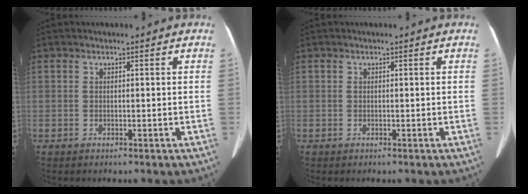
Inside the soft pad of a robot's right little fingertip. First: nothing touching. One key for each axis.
{"total": 0.0}